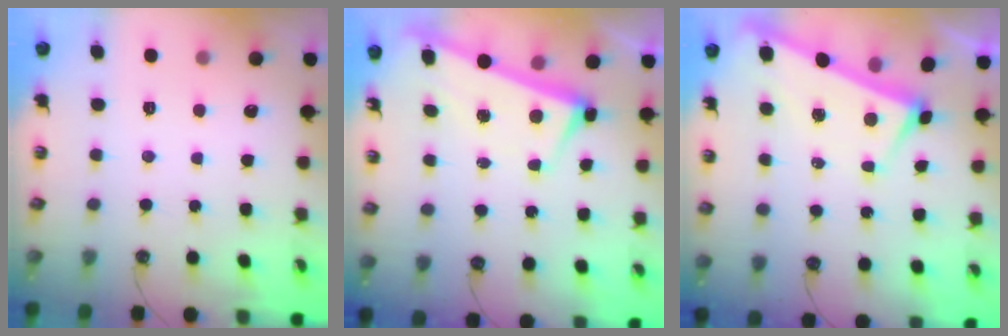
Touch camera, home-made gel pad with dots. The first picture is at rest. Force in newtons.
{"total": 3.4, "press": 3.3, "slide": 0.7}
{"total": 3.4, "press": 3.4, "slide": 0.3}